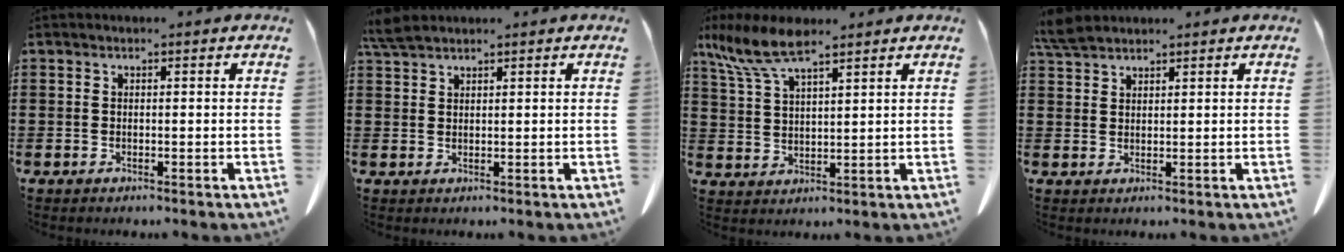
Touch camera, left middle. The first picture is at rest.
{"total": 2.5, "force": [2.0, 0.5, 1.3], "torque": [-0.032, 0.001, 0.039]}
{"total": 8.1, "force": [5.7, 2.1, 5.4], "torque": [-0.133, -0.016, 0.100]}
{"total": 3.3, "force": [2.8, 0.9, 1.4], "torque": [-0.037, -0.003, 0.054]}